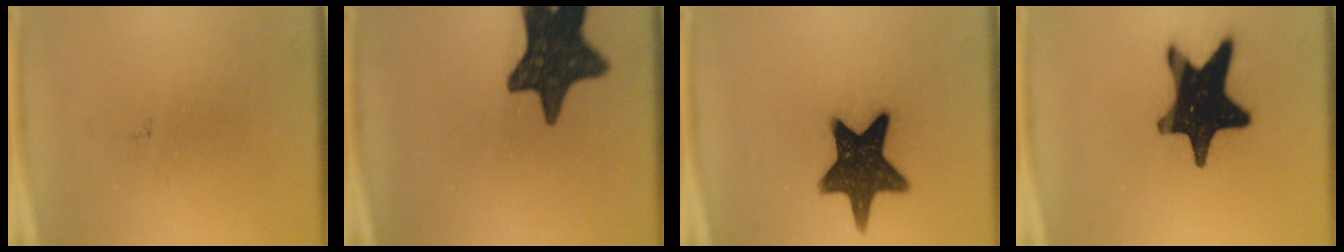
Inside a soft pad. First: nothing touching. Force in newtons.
{"total": 15.5}
{"total": 15.5}
{"total": 20.1}